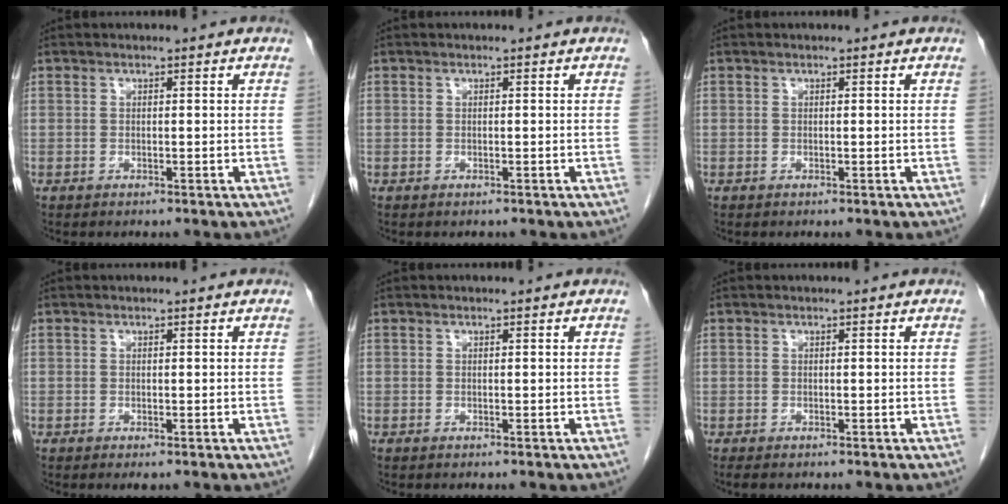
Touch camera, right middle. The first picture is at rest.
{"total": 0.0}
{"total": 0.0}
{"total": 0.6, "force": [-0.3, 0.0, 0.5], "torque": [-0.011, -0.006, -0.001]}
{"total": 0.0}
{"total": 1.1, "force": [-0.9, 0.3, 0.5], "torque": [-0.010, -0.003, -0.010]}